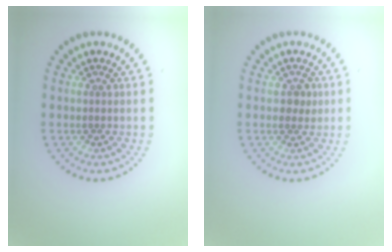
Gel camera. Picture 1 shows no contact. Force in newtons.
{"total": 1.5, "press": 1.5, "slide": 0.2}